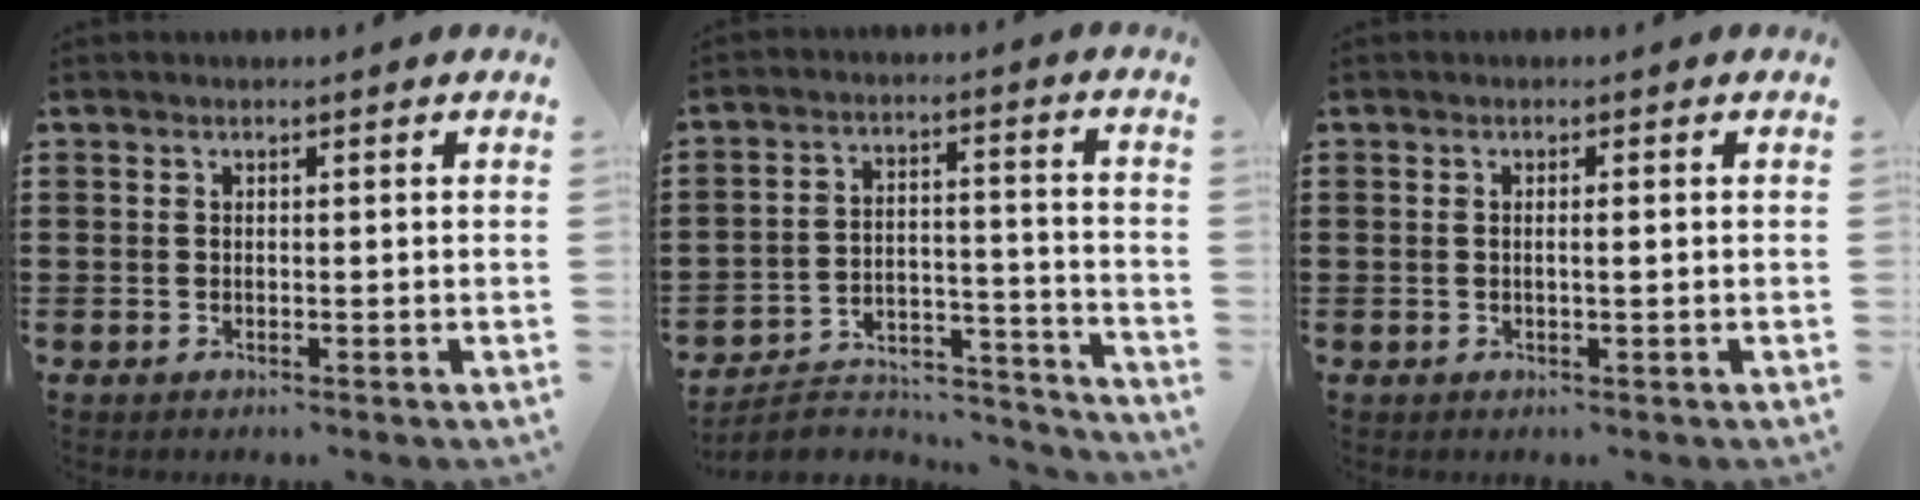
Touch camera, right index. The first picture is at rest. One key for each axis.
{"total": 5.8, "fx": -5.4, "fy": 1.7, "fz": 1.3, "tx": -0.025, "ty": 0.011, "tz": -0.107}
{"total": 0.9, "fx": -0.1, "fy": 0.0, "fz": 0.9, "tx": -0.017, "ty": -0.003, "tz": -0.002}